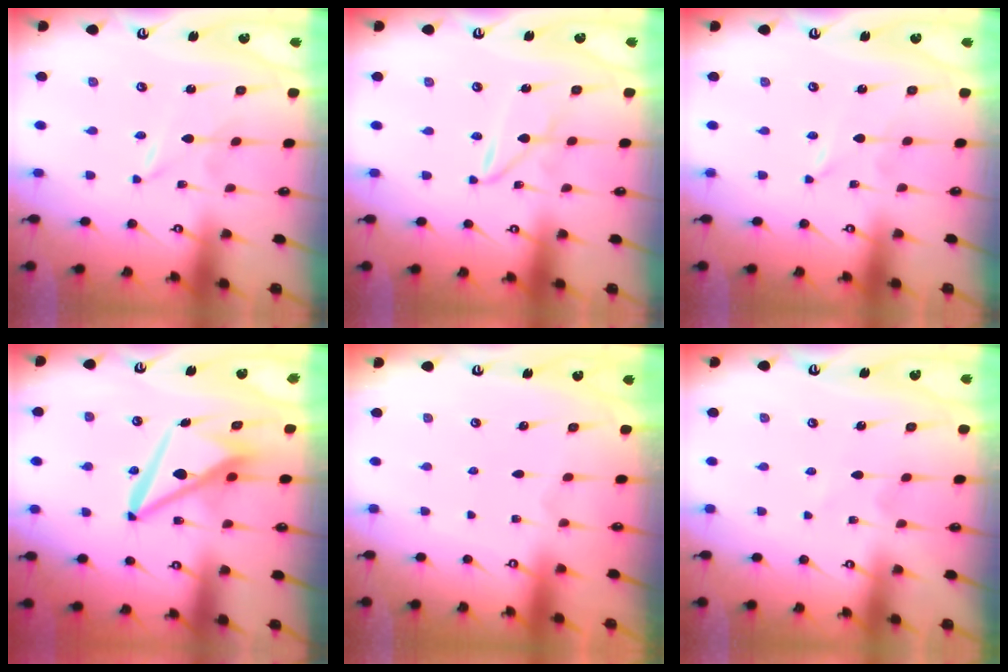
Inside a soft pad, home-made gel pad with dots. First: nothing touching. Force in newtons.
{"total": 2.6, "press": 2.6, "slide": 0.2}
{"total": 0.0}
{"total": 9.7, "press": 9.5, "slide": 1.7}
{"total": 0.0}
{"total": 2.2, "press": 2.2, "slide": 0.3}